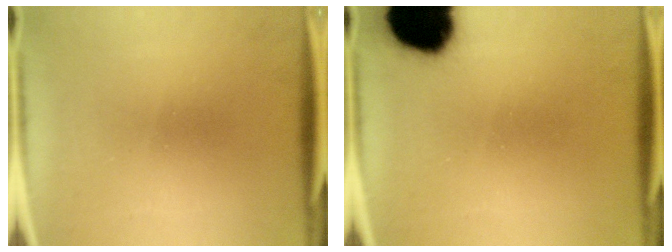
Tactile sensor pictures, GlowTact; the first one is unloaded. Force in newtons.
{"total": 18.1}